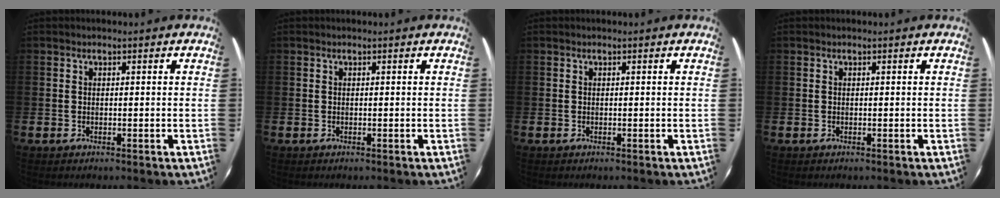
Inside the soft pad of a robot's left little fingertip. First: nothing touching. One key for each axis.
{"total": 0.0}
{"total": 0.0}
{"total": 0.0}